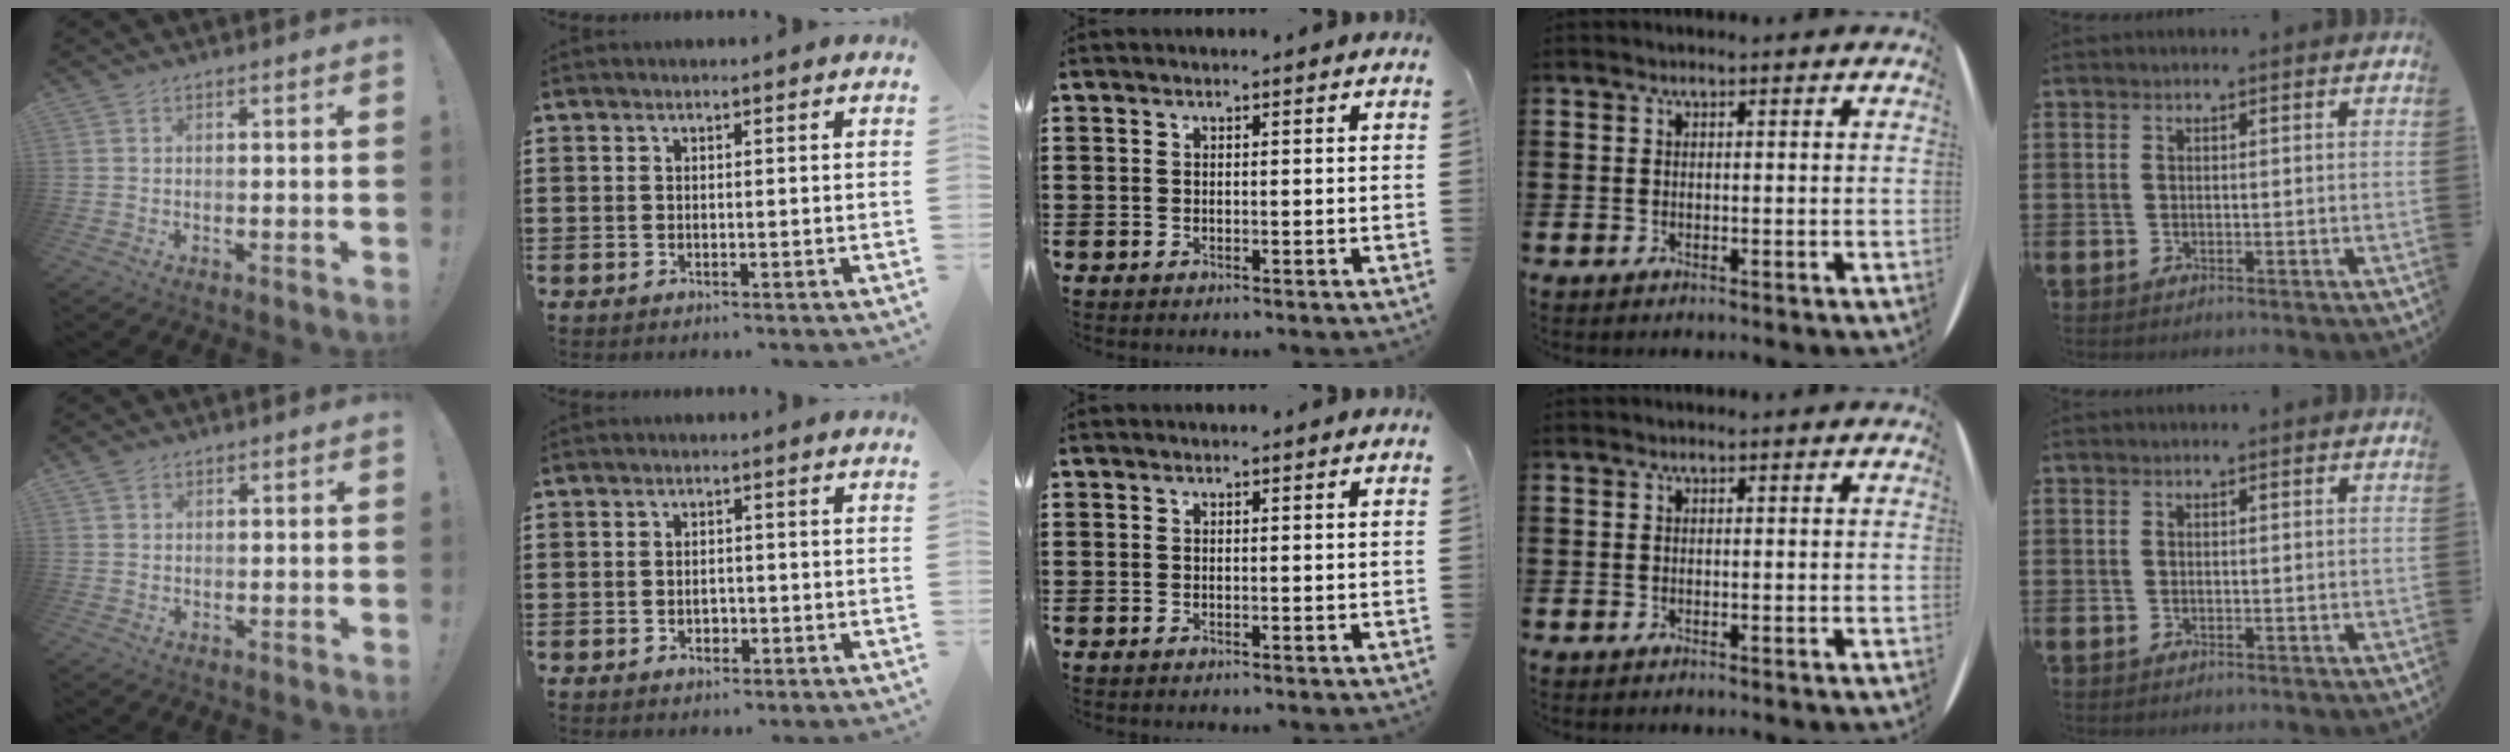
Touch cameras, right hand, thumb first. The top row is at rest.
{"thumb": {"total": 1.6, "force": [1.3, 0.9, 0.3], "torque": [-0.003, -0.004, 0.024]}, "index": {"total": 1.7, "force": [-0.6, 1.1, 1.2], "torque": [-0.025, 0.001, -0.013]}}